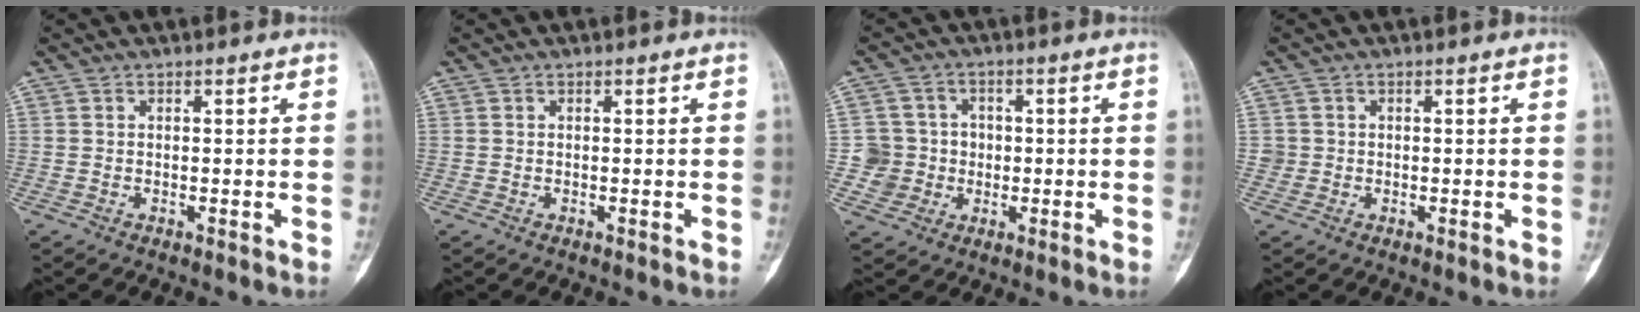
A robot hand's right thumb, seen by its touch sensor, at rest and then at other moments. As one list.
[{"total": 0.0}, {"total": 6.4, "force": [-0.7, 6.4, 0.2], "torque": [0.034, 0.015, -0.016]}, {"total": 1.3, "force": [0.0, 1.3, 0.0], "torque": [0.008, 0.006, -0.002]}]